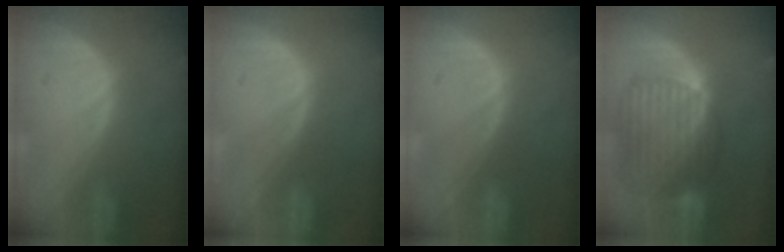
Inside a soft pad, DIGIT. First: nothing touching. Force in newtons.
{"total": 0.0}
{"total": 0.0}
{"total": 10.7, "press": 9.2, "slide": 5.5}